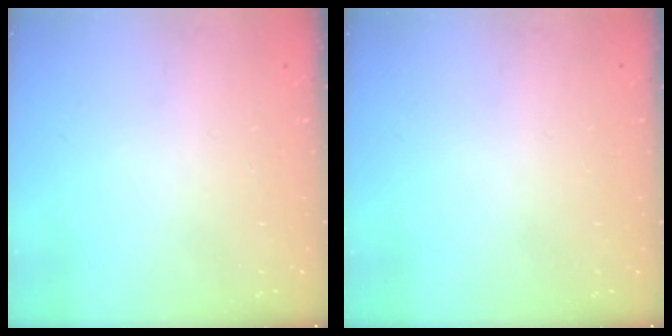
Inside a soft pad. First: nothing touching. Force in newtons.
{"total": 0.0}